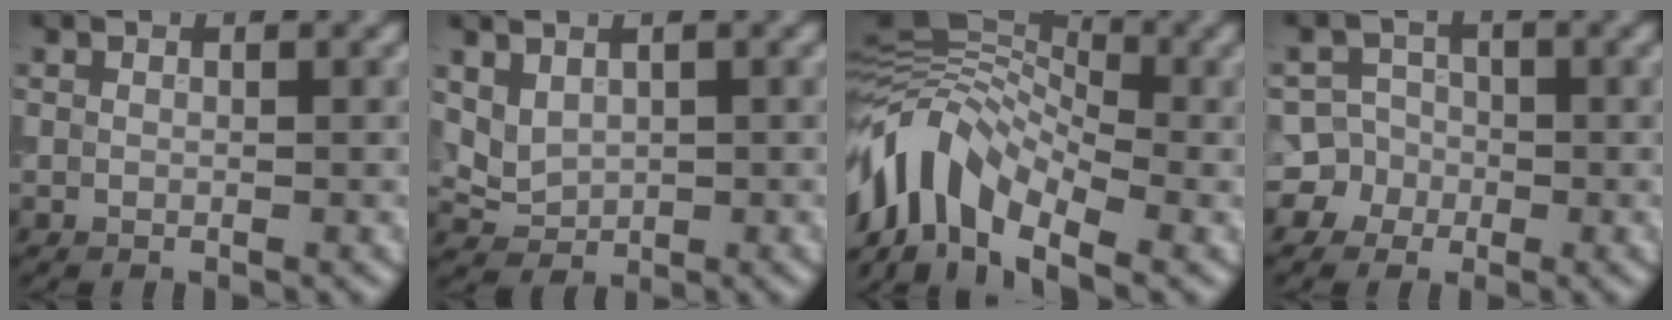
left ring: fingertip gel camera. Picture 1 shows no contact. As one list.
[{"total": 2.0, "force": [0.8, 1.5, 1.0], "torque": [-0.019, -0.004, 0.023]}, {"total": 9.5, "force": [-3.7, 5.6, 6.6], "torque": [-0.116, 0.017, -0.090]}, {"total": 4.9, "force": [-1.8, 4.5, 0.3], "torque": [0.024, 0.010, -0.052]}]